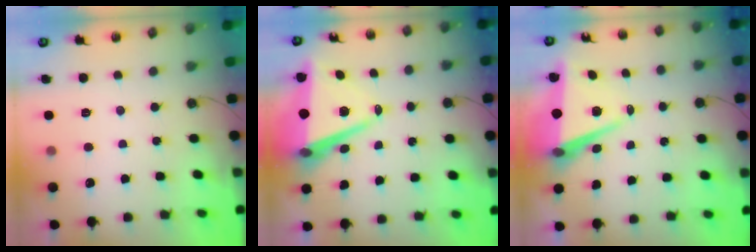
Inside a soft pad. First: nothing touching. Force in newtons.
{"total": 10.0, "press": 9.1, "slide": 4.3}
{"total": 8.3, "press": 7.2, "slide": 4.2}